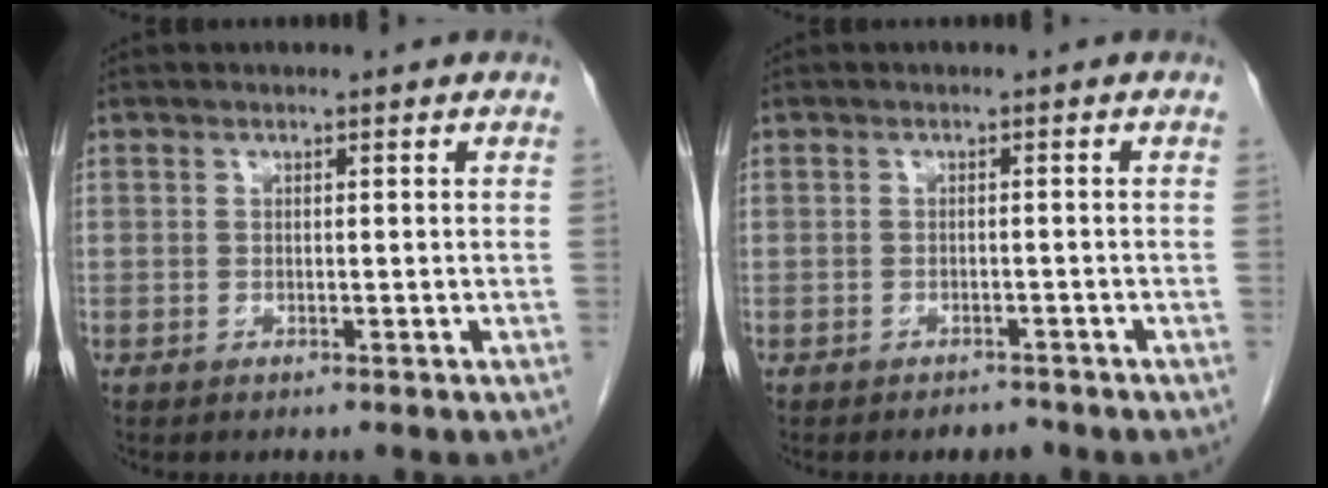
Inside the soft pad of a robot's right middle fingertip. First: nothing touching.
{"total": 1.8, "force": [-1.5, 0.9, 0.4], "torque": [-0.011, 0.000, -0.019]}